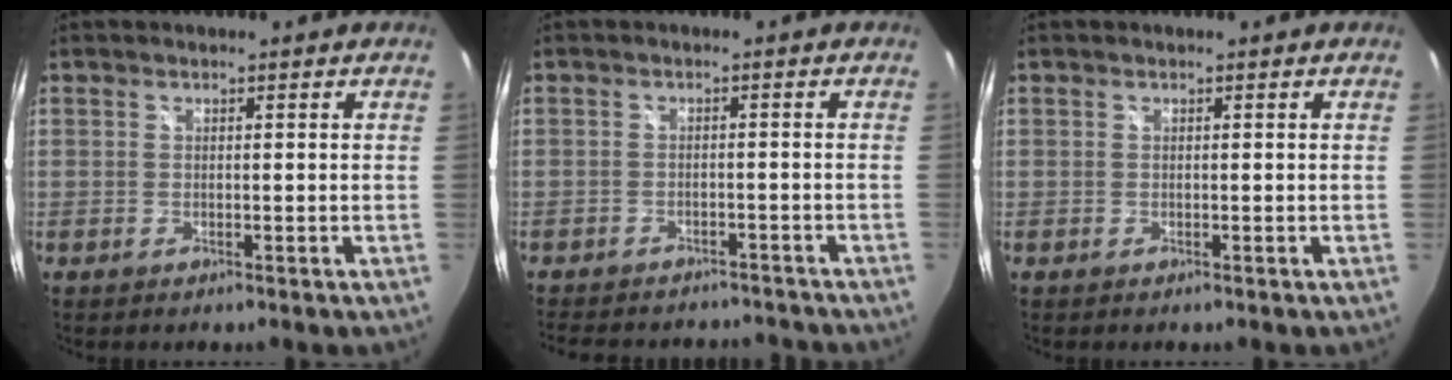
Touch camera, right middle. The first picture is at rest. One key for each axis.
{"total": 12.8, "fx": -11.2, "fy": 4.3, "fz": 4.7, "tx": -0.103, "ty": -0.008, "tz": -0.148}
{"total": 0.0}